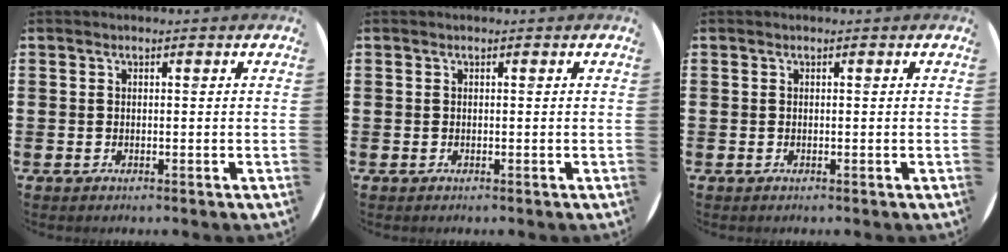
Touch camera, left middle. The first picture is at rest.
{"total": 0.0}
{"total": 0.0}